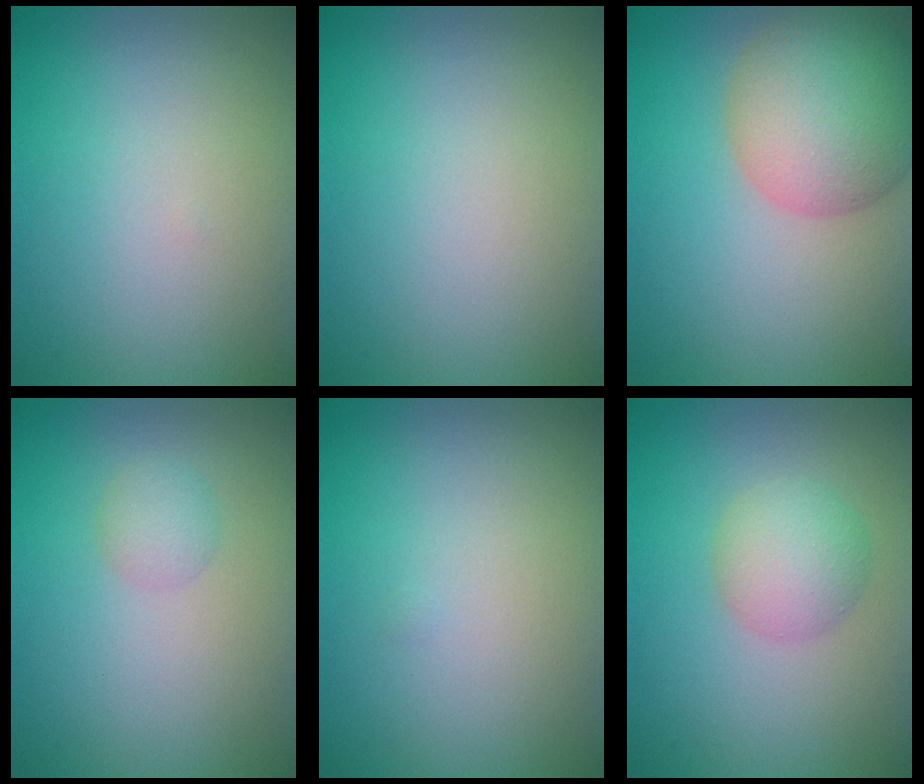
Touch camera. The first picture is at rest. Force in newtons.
{"total": 0.0}
{"total": 8.7, "press": 8.6, "slide": 0.4}
{"total": 1.4, "press": 1.4, "slide": 0.0}
{"total": 0.0}
{"total": 3.5, "press": 3.5, "slide": 0.1}